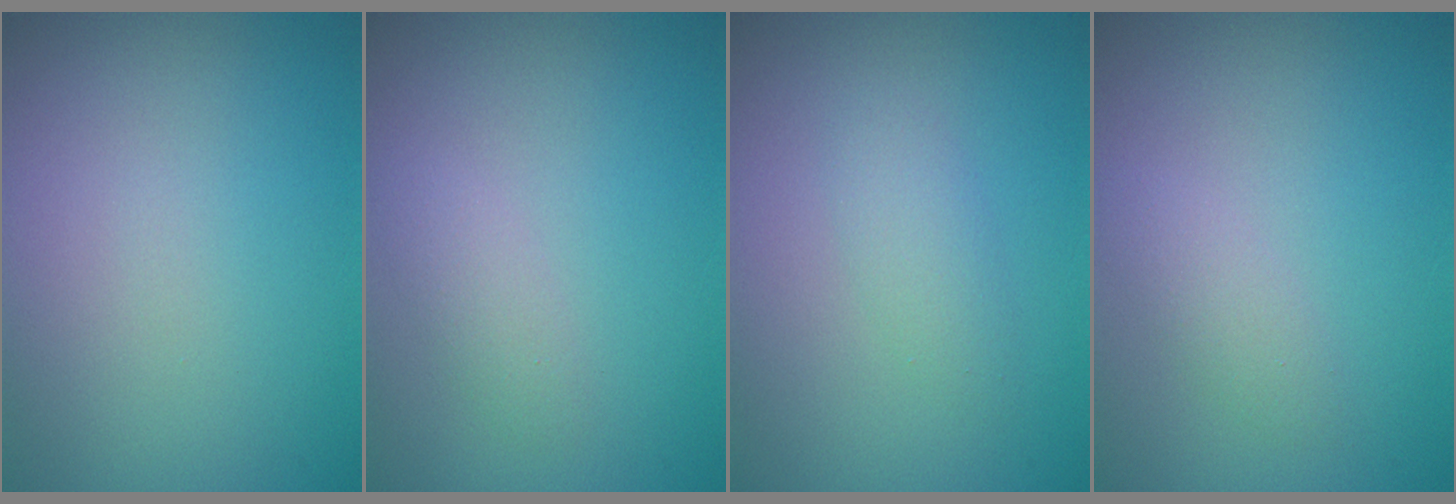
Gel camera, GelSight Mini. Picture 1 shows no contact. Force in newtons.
{"total": 1.3, "press": 1.3, "slide": 0.0}
{"total": 1.5, "press": 1.5, "slide": 0.1}
{"total": 1.3, "press": 1.3, "slide": 0.1}